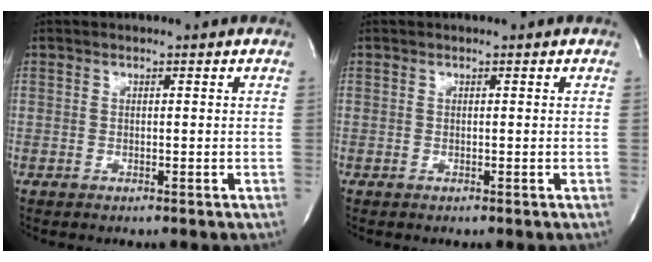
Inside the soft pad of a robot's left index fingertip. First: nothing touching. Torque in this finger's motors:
{"motor_torque": [-0.01, 0.01, 0.00, 0.00]}